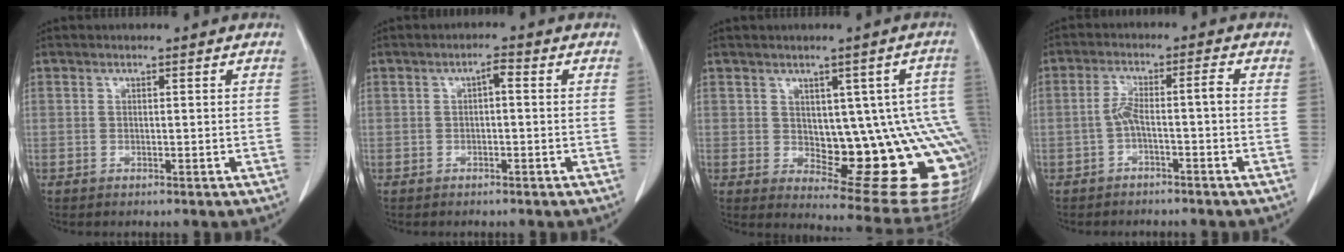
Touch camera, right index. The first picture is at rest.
{"total": 1.7, "force": [0.1, 0.6, 1.6], "torque": [-0.027, 0.006, 0.002]}
{"total": 16.4, "force": [-1.5, 6.8, 14.8], "torque": [-0.115, 0.018, 0.003]}
{"total": 4.2, "force": [-1.4, 0.3, 3.9], "torque": [-0.081, 0.026, -0.020]}